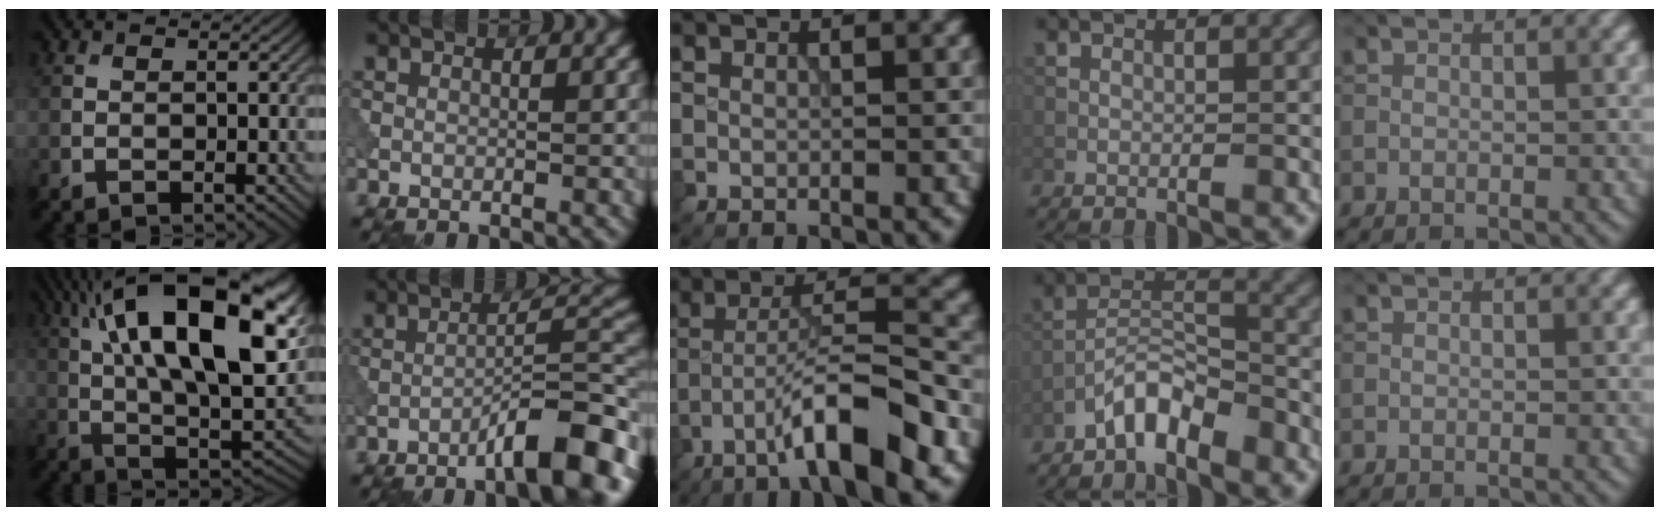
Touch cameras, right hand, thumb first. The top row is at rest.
{"thumb": {"total": 22.5, "force": [8.2, 9.1, 18.9], "torque": [-0.302, 0.039, 0.127]}, "index": {"total": 8.9, "force": [-5.2, 1.7, 7.1], "torque": [-0.097, 0.020, -0.083]}, "middle": {"total": 8.7, "force": [-4.8, 1.3, 7.2], "torque": [-0.115, 0.021, -0.083]}, "ring": {"total": 4.0, "force": [-3.2, 1.2, 2.2], "torque": [-0.035, 0.018, -0.064]}}